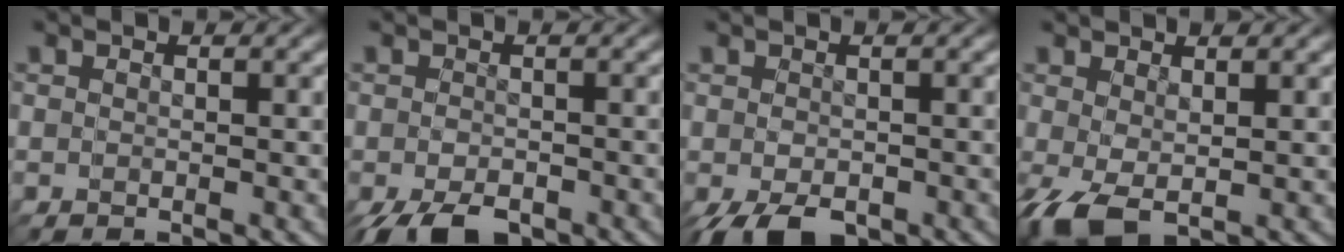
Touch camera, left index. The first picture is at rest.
{"total": 2.0, "force": [-2.0, 0.5, 0.2], "torque": [-0.012, -0.019, -0.019]}
{"total": 2.0, "force": [-1.4, 1.3, 0.7], "torque": [-0.011, -0.017, -0.009]}
{"total": 3.7, "force": [-1.8, 2.7, 1.8], "torque": [-0.022, -0.014, -0.015]}